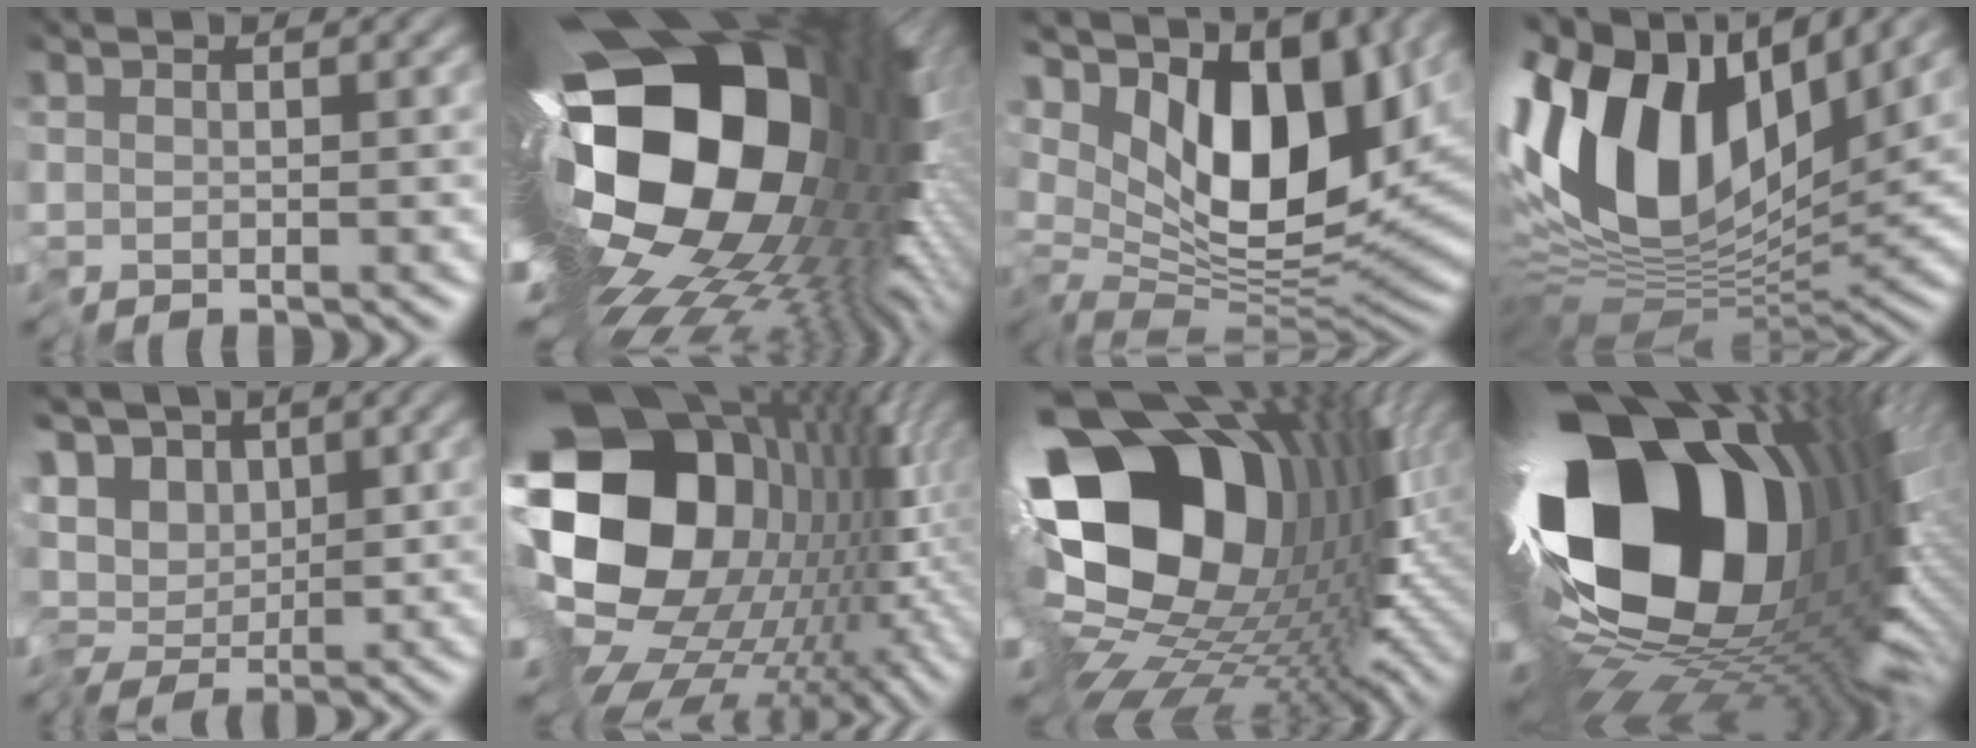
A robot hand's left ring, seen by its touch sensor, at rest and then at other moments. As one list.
[{"total": 20.9, "force": [0.4, 12.7, 16.6], "torque": [-0.278, -0.025, 0.007]}, {"total": 12.4, "force": [4.9, 6.0, 9.7], "torque": [-0.153, 0.001, 0.082]}, {"total": 15.5, "force": [4.3, 8.6, 12.1], "torque": [-0.267, 0.025, 0.067]}, {"total": 5.9, "force": [0.1, 4.2, 4.1], "torque": [-0.044, 0.014, -0.013]}, {"total": 19.0, "force": [1.2, 14.3, 12.5], "torque": [-0.250, -0.003, 0.040]}, {"total": 19.9, "force": [2.6, 13.9, 14.0], "torque": [-0.248, -0.007, 0.062]}, {"total": 21.1, "force": [1.8, 12.8, 16.6], "torque": [-0.307, -0.094, 0.061]}]